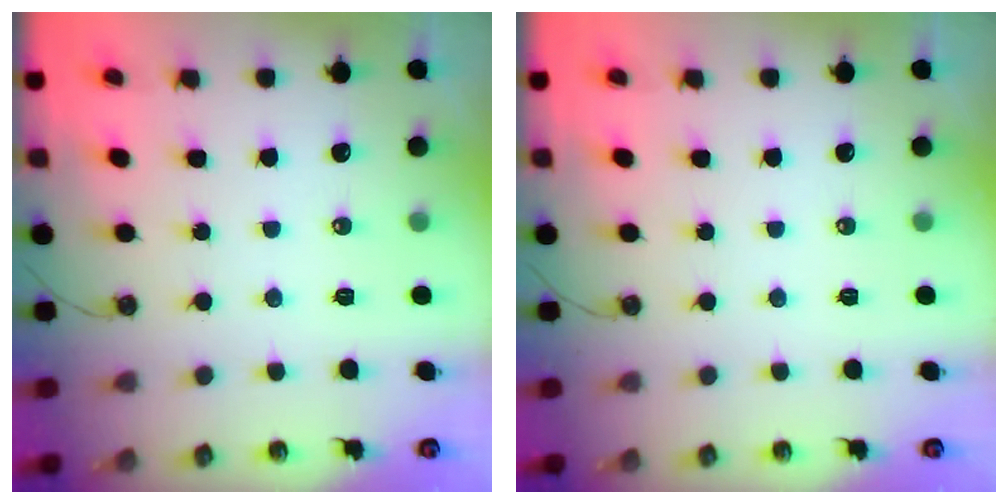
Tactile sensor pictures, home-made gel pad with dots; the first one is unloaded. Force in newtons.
{"total": 0.0}